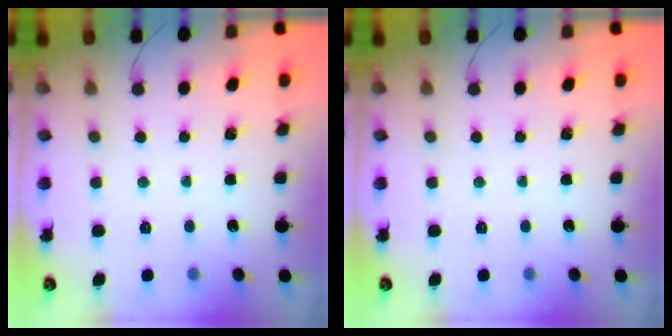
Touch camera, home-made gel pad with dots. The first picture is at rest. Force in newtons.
{"total": 0.0}